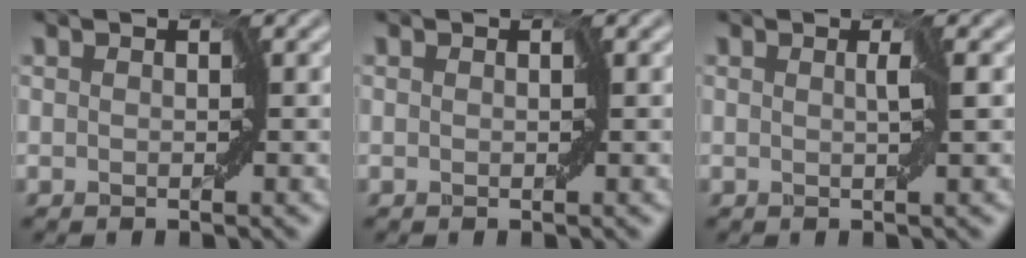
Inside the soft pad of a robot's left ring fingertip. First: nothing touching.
{"total": 0.0}
{"total": 0.8, "force": [0.2, -0.4, 0.7], "torque": [-0.024, -0.002, 0.005]}